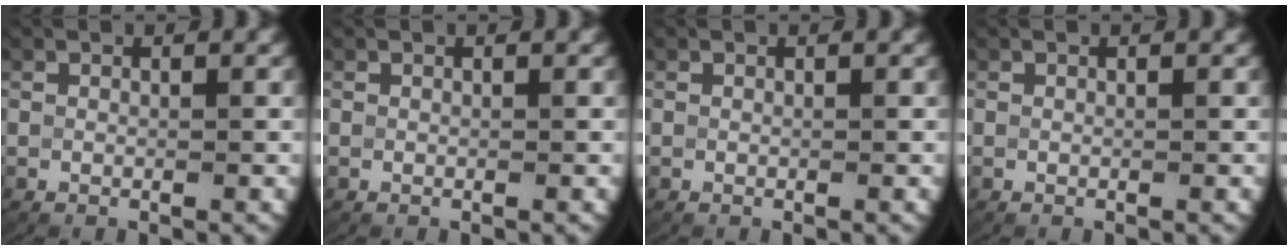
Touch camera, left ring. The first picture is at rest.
{"total": 0.0}
{"total": 0.0}
{"total": 0.0}